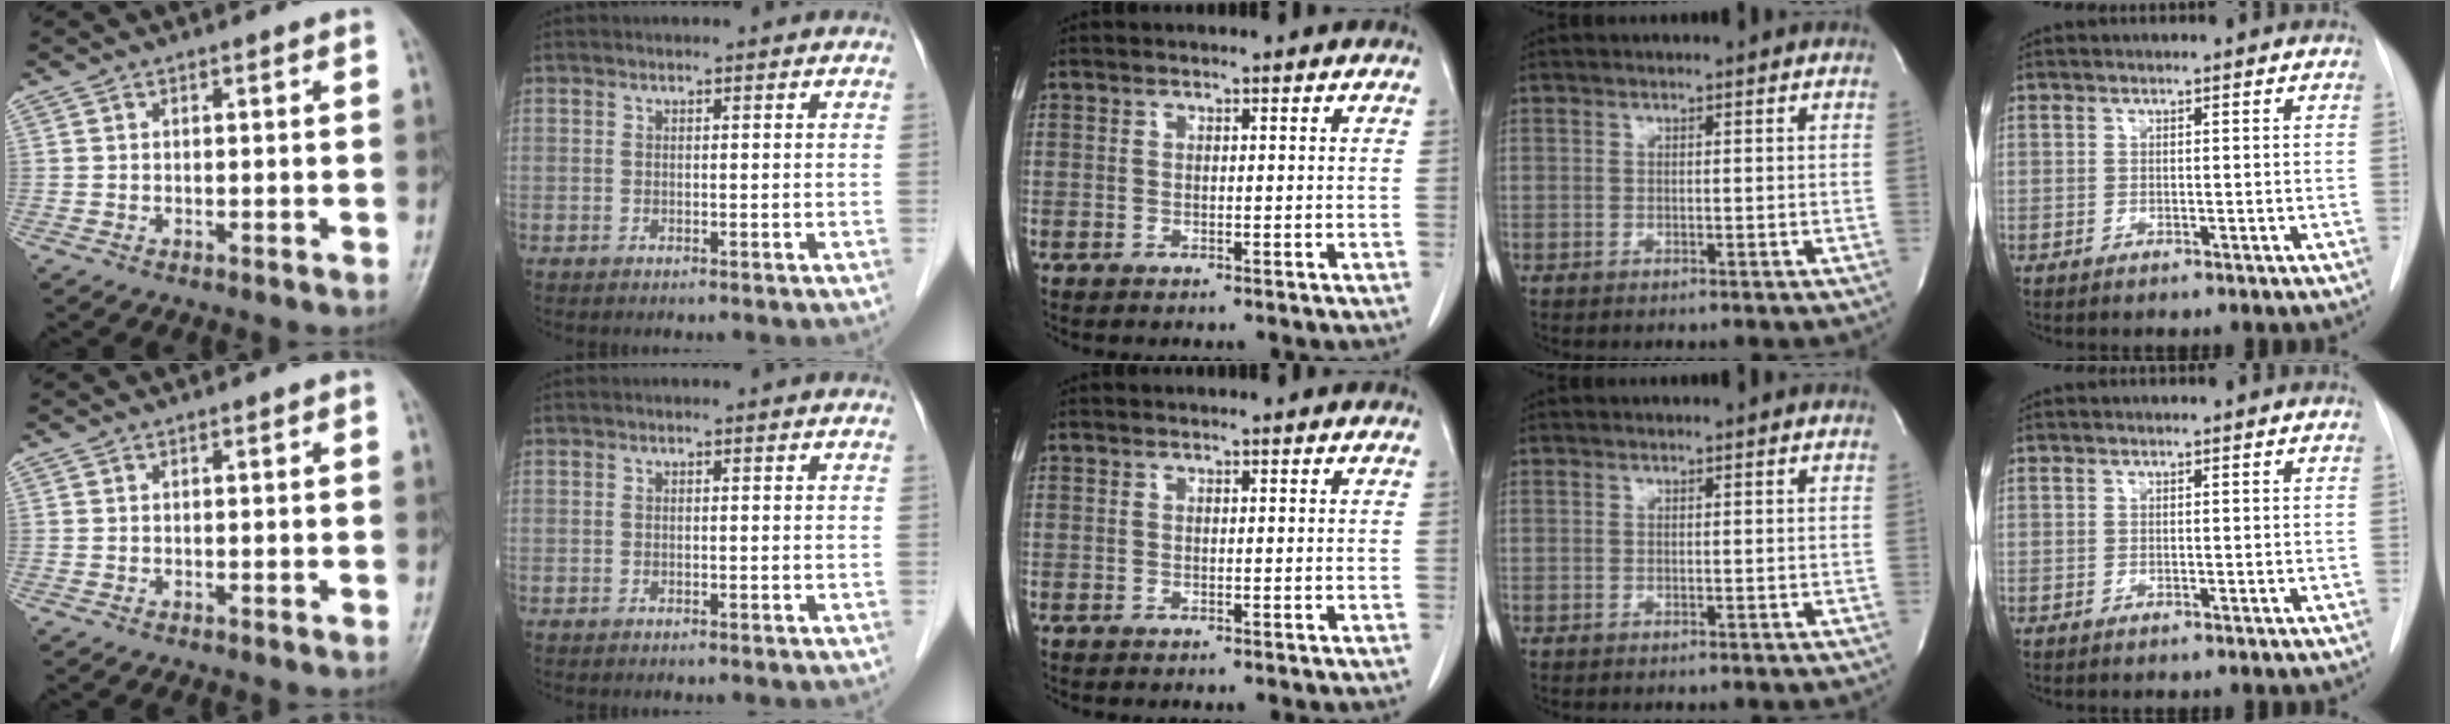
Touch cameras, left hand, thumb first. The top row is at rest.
{}